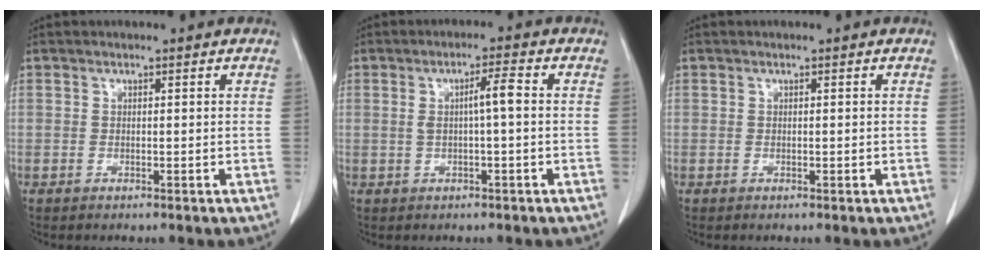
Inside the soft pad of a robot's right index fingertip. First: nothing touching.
{"total": 3.6, "force": [0.2, 0.1, 3.6], "torque": [-0.066, 0.006, 0.003]}
{"total": 0.0}